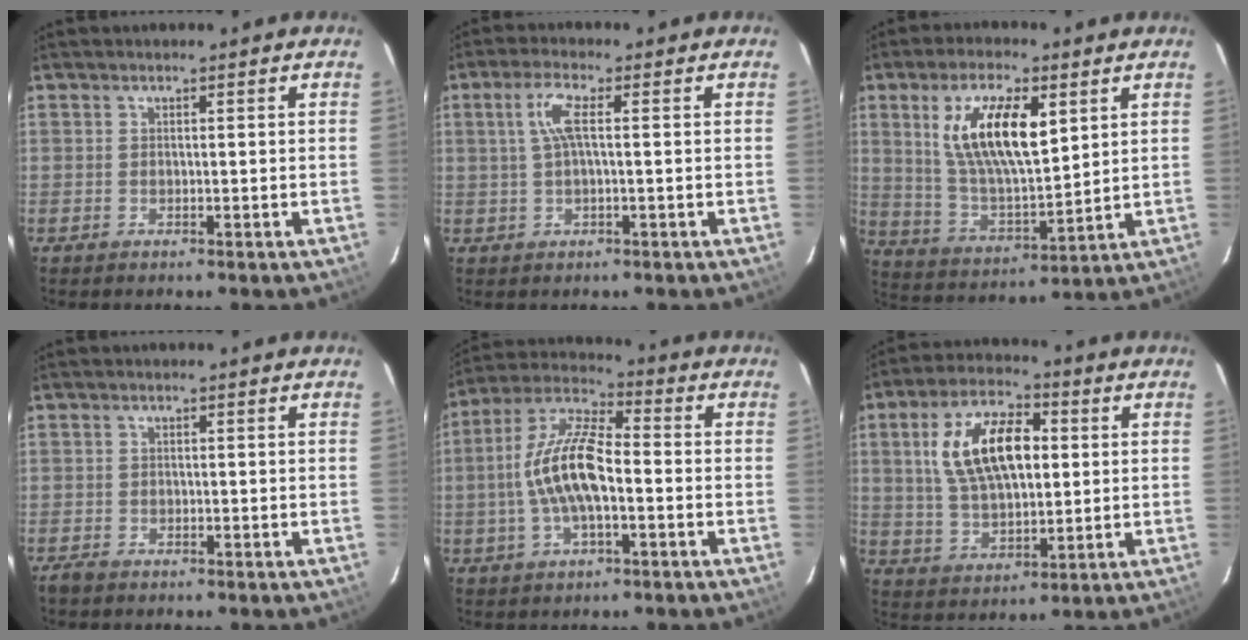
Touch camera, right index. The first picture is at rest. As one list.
[{"total": 4.6, "force": [0.6, 0.6, 4.5], "torque": [-0.092, 0.006, 0.014]}, {"total": 15.1, "force": [5.5, 5.7, 12.8], "torque": [-0.243, 0.005, 0.112]}, {"total": 1.4, "force": [-1.1, 0.8, 0.4], "torque": [-0.010, -0.003, -0.022]}, {"total": 13.0, "force": [-2.0, 4.8, 12.0], "torque": [-0.245, 0.011, -0.040]}, {"total": 15.3, "force": [3.2, 7.8, 12.8], "torque": [-0.241, 0.019, 0.062]}]